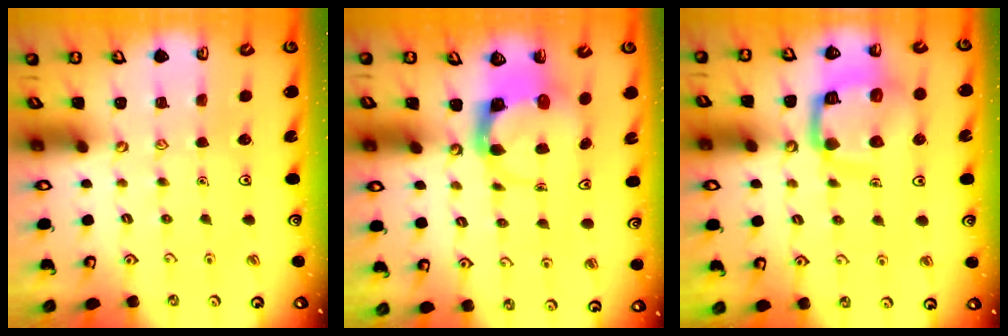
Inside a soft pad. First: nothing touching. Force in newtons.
{"total": 3.6, "press": 3.6, "slide": 0.5}
{"total": 13.2, "press": 13.1, "slide": 1.4}